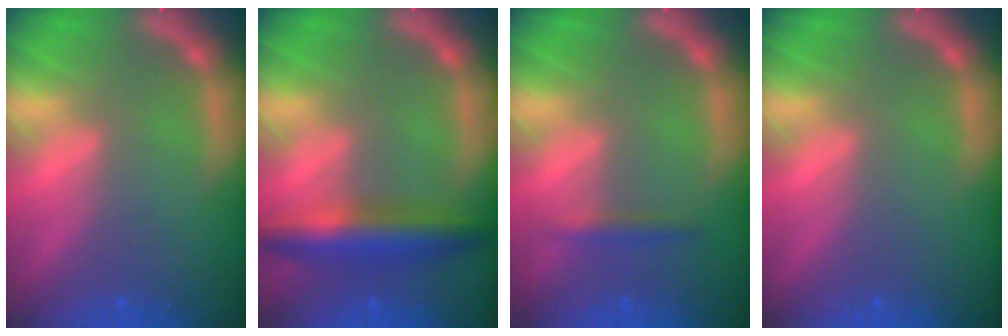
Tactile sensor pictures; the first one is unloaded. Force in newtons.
{"total": 5.5}
{"total": 1.4}
{"total": 0.0}